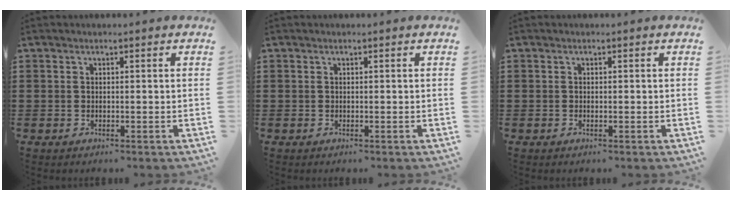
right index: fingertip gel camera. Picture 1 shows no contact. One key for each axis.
{"total": 0.0}
{"total": 0.0}